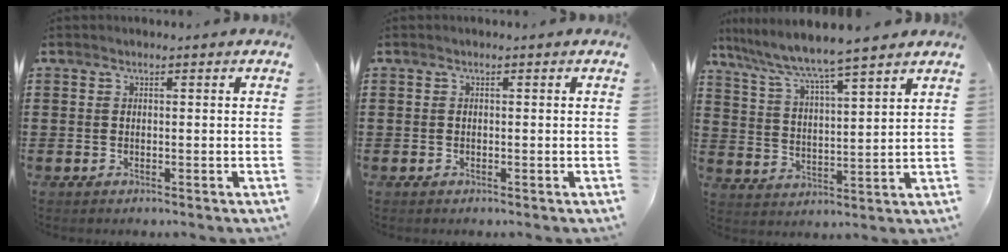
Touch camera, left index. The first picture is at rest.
{"total": 0.0}
{"total": 6.0, "force": [5.3, -0.6, 2.6], "torque": [-0.075, -0.038, 0.085]}